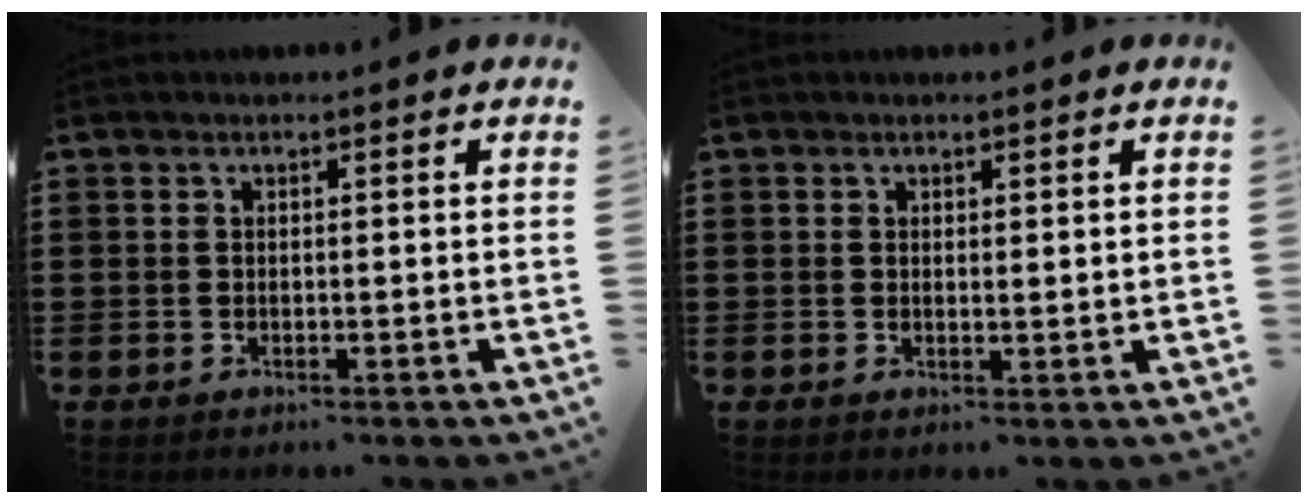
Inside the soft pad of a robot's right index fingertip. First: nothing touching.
{"total": 0.7, "force": [0.5, 0.3, 0.5], "torque": [-0.009, 0.001, 0.009]}